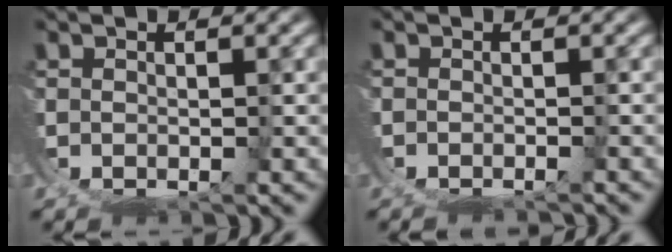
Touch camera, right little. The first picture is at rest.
{"total": 1.8, "force": [-1.8, 0.2, 0.0], "torque": [0.002, -0.006, -0.026]}